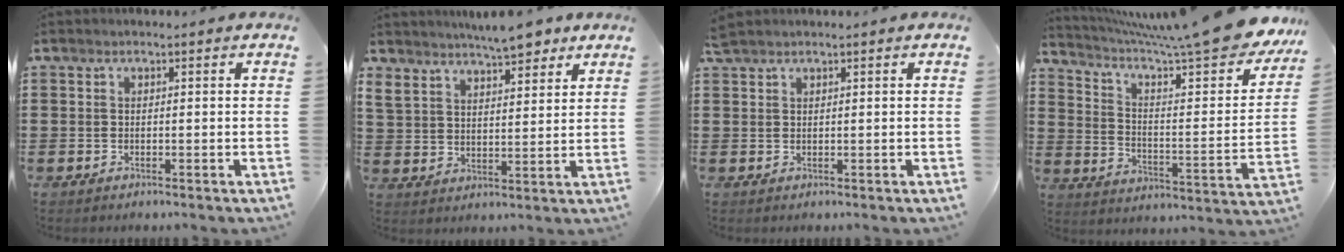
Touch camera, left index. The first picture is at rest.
{"total": 7.0, "force": [6.4, 1.9, 2.1], "torque": [-0.055, -0.018, 0.117]}
{"total": 1.3, "force": [1.1, 0.2, 0.5], "torque": [-0.013, 0.000, 0.022]}
{"total": 10.7, "force": [8.6, 0.4, 6.3], "torque": [-0.120, -0.069, 0.133]}